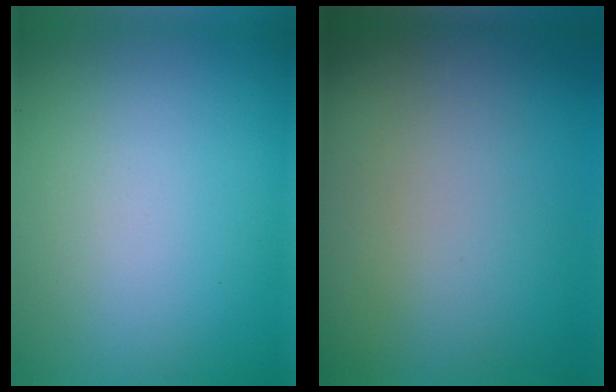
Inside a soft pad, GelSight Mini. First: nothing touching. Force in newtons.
{"total": 0.0}